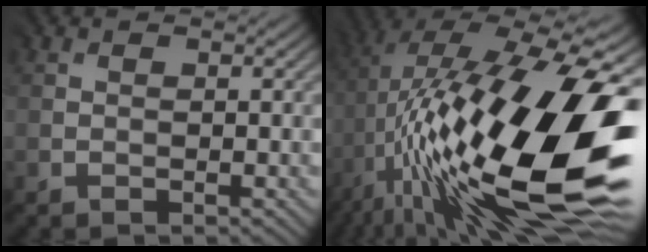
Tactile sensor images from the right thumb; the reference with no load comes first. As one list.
[{"total": 22.0, "force": [-1.7, 7.7, 20.5], "torque": [-0.367, 0.012, -0.039]}]